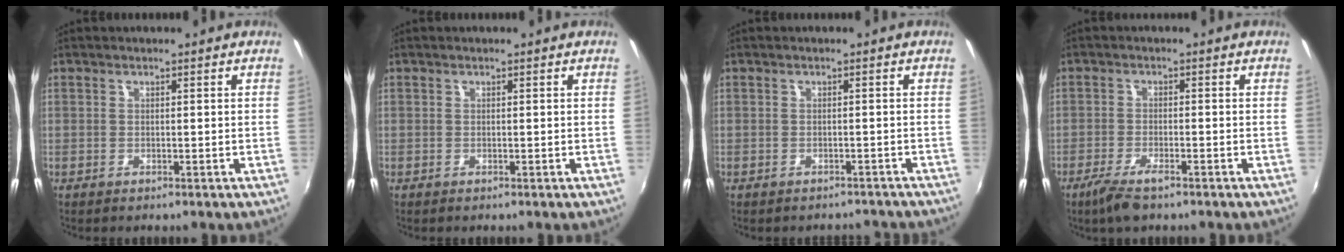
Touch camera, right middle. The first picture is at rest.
{"total": 0.0}
{"total": 4.4, "force": [-4.1, 1.5, 0.9], "torque": [-0.014, -0.002, -0.045]}
{"total": 5.3, "force": [-3.8, 1.1, 3.6], "torque": [-0.088, -0.013, -0.072]}